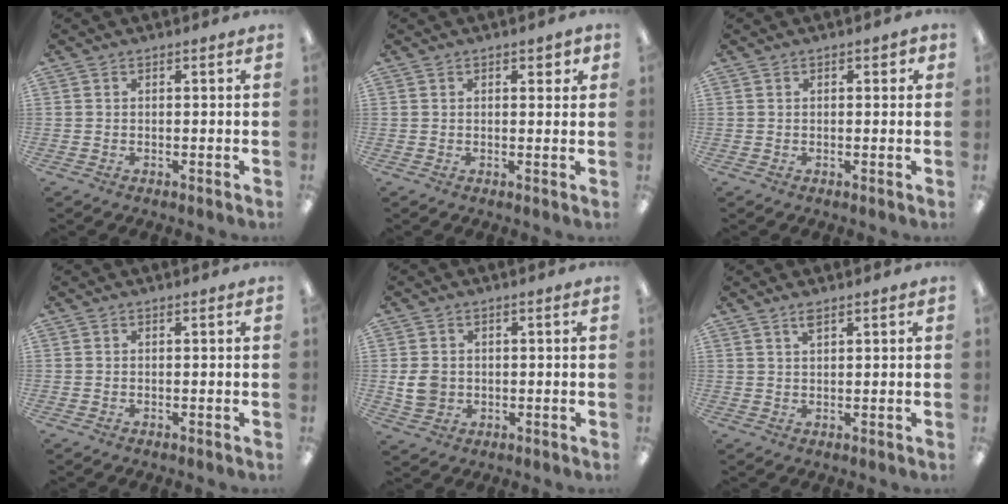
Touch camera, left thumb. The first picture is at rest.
{"total": 2.3, "force": [1.2, 1.1, 1.6], "torque": [-0.015, -0.003, 0.017]}
{"total": 1.5, "force": [0.5, 0.8, 1.2], "torque": [-0.014, 0.001, 0.006]}
{"total": 0.0}
{"total": 5.3, "force": [0.0, 4.6, 2.8], "torque": [-0.057, 0.002, 0.000]}
{"total": 2.5, "force": [1.9, 0.7, 1.6], "torque": [-0.036, 0.003, 0.033]}